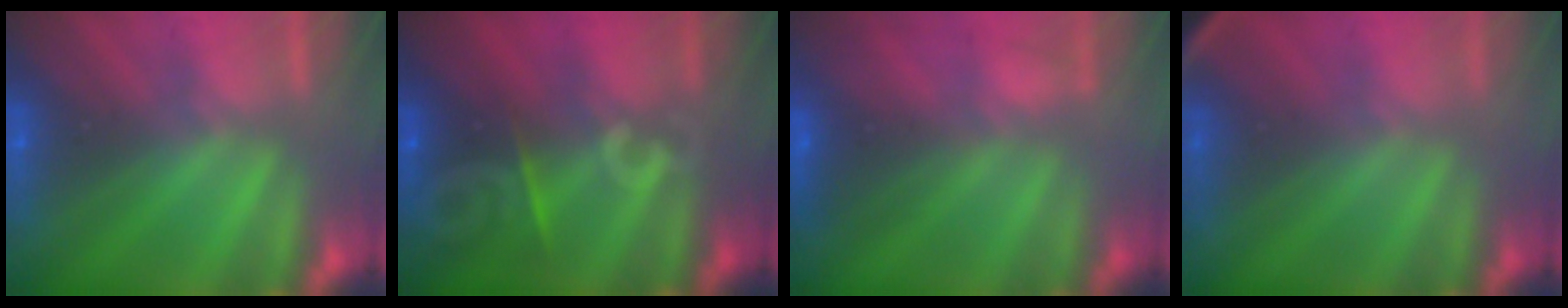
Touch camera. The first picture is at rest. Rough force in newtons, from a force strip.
{"total": 8.3}
{"total": 3.6}
{"total": 2.8}